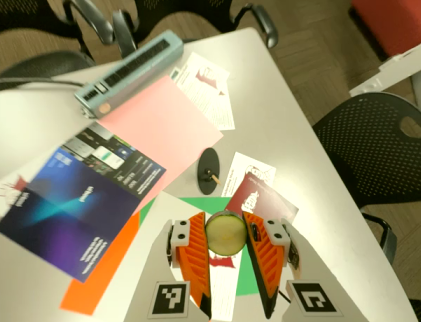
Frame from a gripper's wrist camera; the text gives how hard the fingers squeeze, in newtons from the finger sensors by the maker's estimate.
{"total": 10.9, "left": 10.8, "right": 11.0}